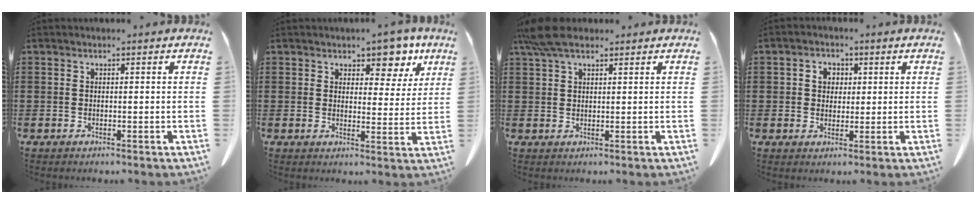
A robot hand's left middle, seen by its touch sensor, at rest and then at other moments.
{"total": 5.8, "force": [4.7, 2.6, 2.3], "torque": [-0.033, -0.024, 0.078]}
{"total": 5.6, "force": [4.0, 1.6, 3.5], "torque": [-0.080, -0.001, 0.076]}
{"total": 2.7, "force": [0.8, 2.5, 0.9], "torque": [-0.029, 0.010, 0.011]}